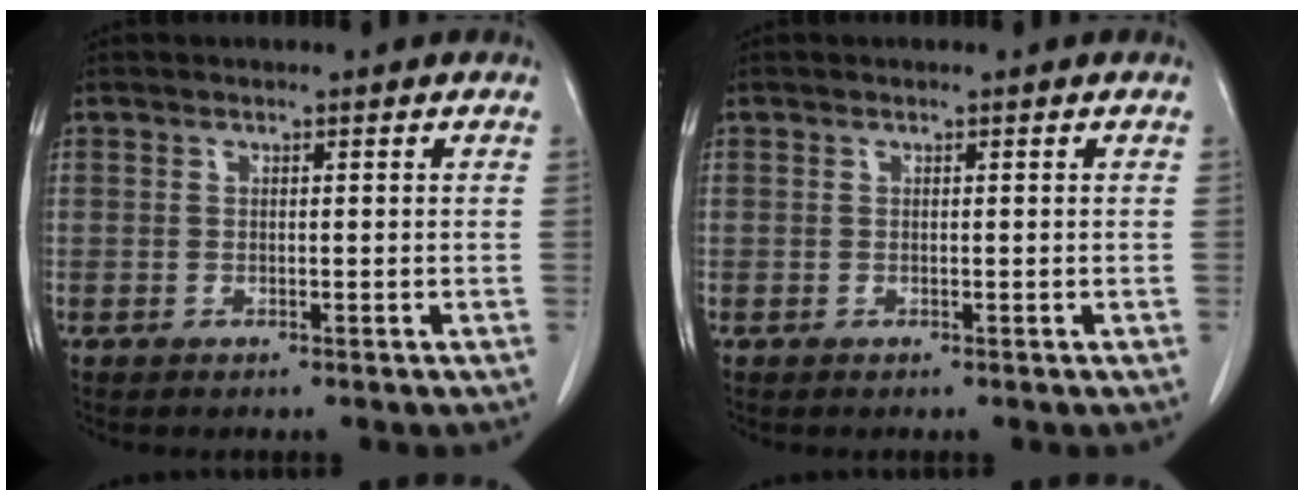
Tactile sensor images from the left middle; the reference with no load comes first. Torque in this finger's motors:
{"motor_torque": [-0.08, 0.03, 0.03, 0.00]}